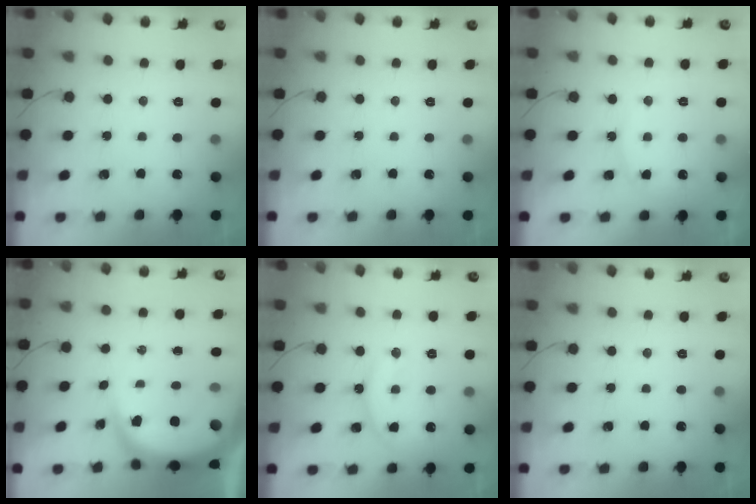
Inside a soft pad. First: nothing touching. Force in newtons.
{"total": 0.0}
{"total": 6.5, "press": 6.5, "slide": 0.6}
{"total": 9.0, "press": 8.9, "slide": 1.0}
{"total": 14.1, "press": 14.1, "slide": 1.1}
{"total": 0.0}